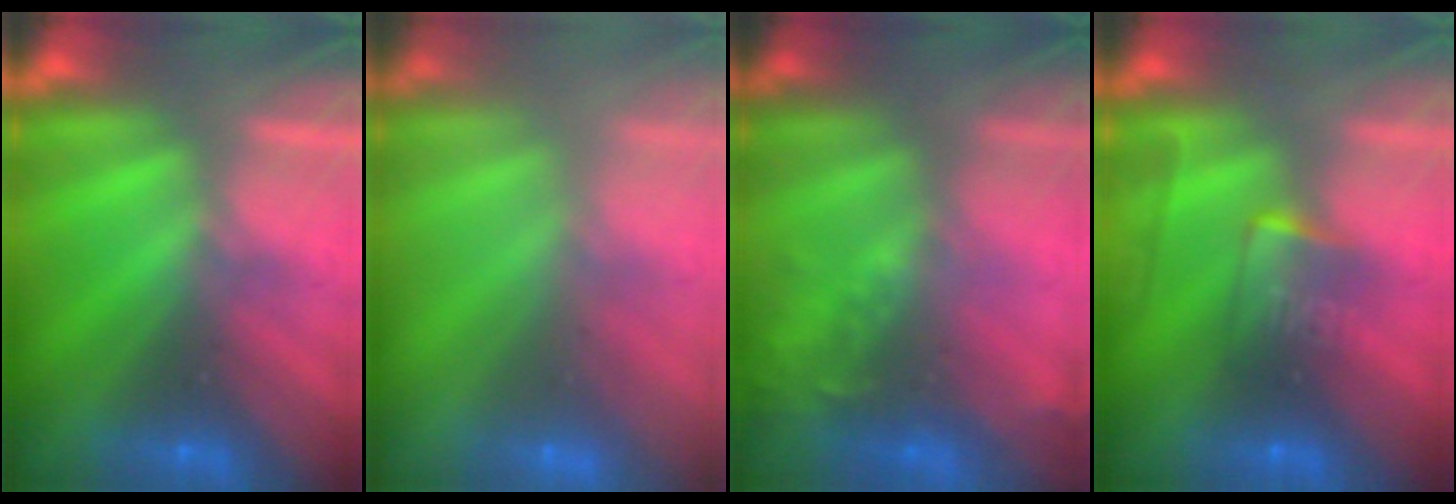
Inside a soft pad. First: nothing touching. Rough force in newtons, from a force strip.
{"total": 2.4}
{"total": 2.1}
{"total": 8.8}